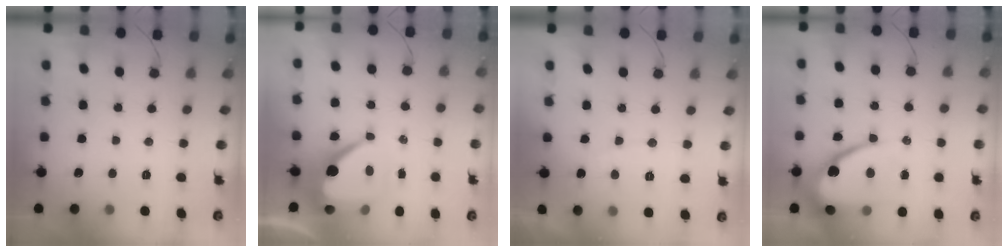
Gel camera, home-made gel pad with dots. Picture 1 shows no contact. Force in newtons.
{"total": 11.5, "press": 11.5, "slide": 1.0}
{"total": 4.4, "press": 4.4, "slide": 0.3}
{"total": 12.3, "press": 12.3, "slide": 1.0}